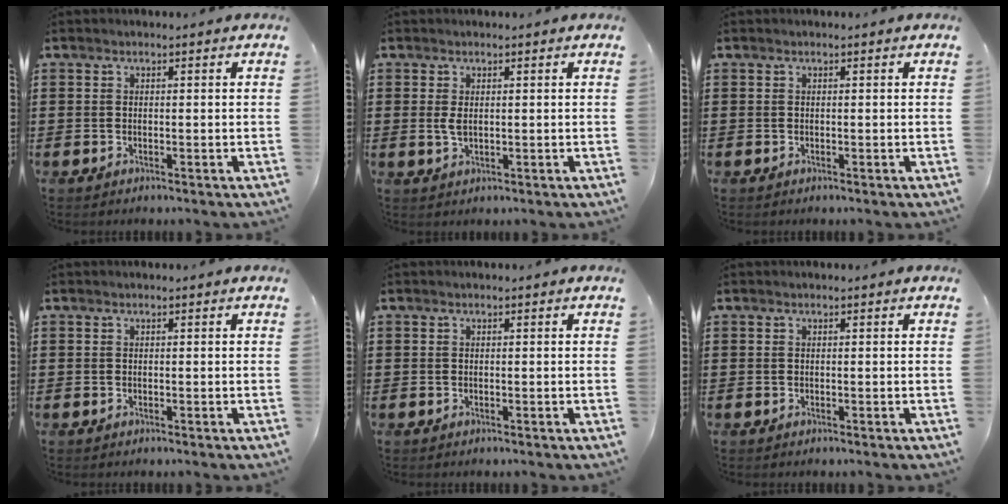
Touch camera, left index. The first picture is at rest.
{"total": 1.8, "force": [0.3, 0.8, 1.6], "torque": [-0.042, 0.000, 0.001]}
{"total": 0.0}
{"total": 0.0}
{"total": 0.0}
{"total": 0.0}